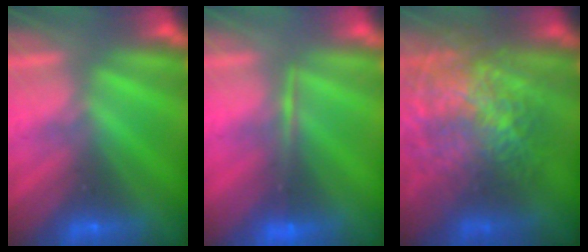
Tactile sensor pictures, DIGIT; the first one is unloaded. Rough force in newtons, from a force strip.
{"total": 1.3}
{"total": 11.8}